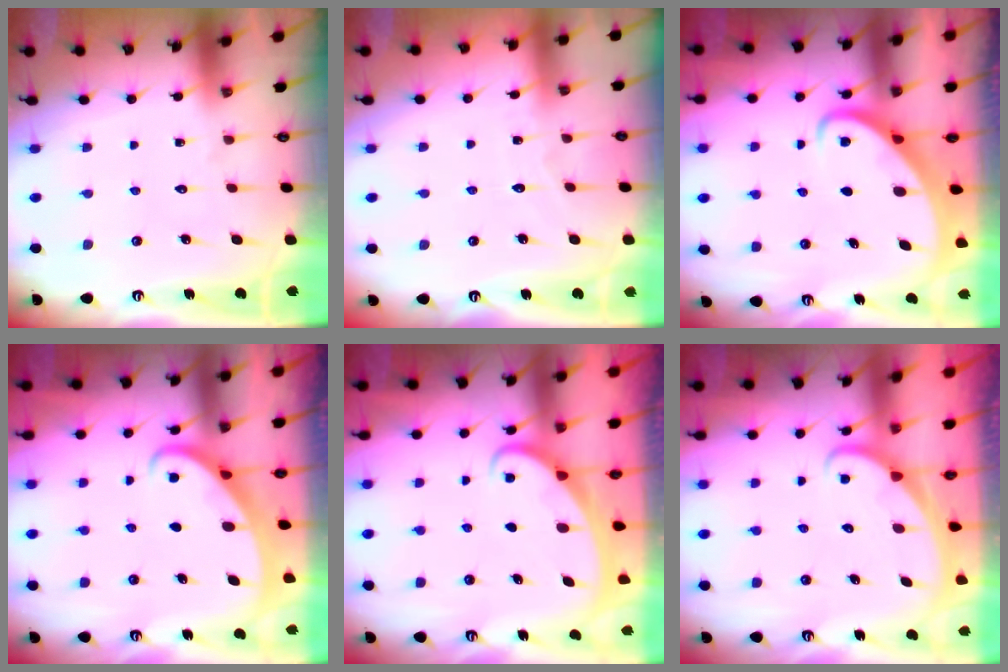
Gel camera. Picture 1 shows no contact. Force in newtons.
{"total": 2.9, "press": 2.9, "slide": 0.3}
{"total": 2.6, "press": 2.6, "slide": 0.3}
{"total": 2.4, "press": 2.4, "slide": 0.2}
{"total": 2.1, "press": 2.1, "slide": 0.1}
{"total": 1.6, "press": 1.6, "slide": 0.1}